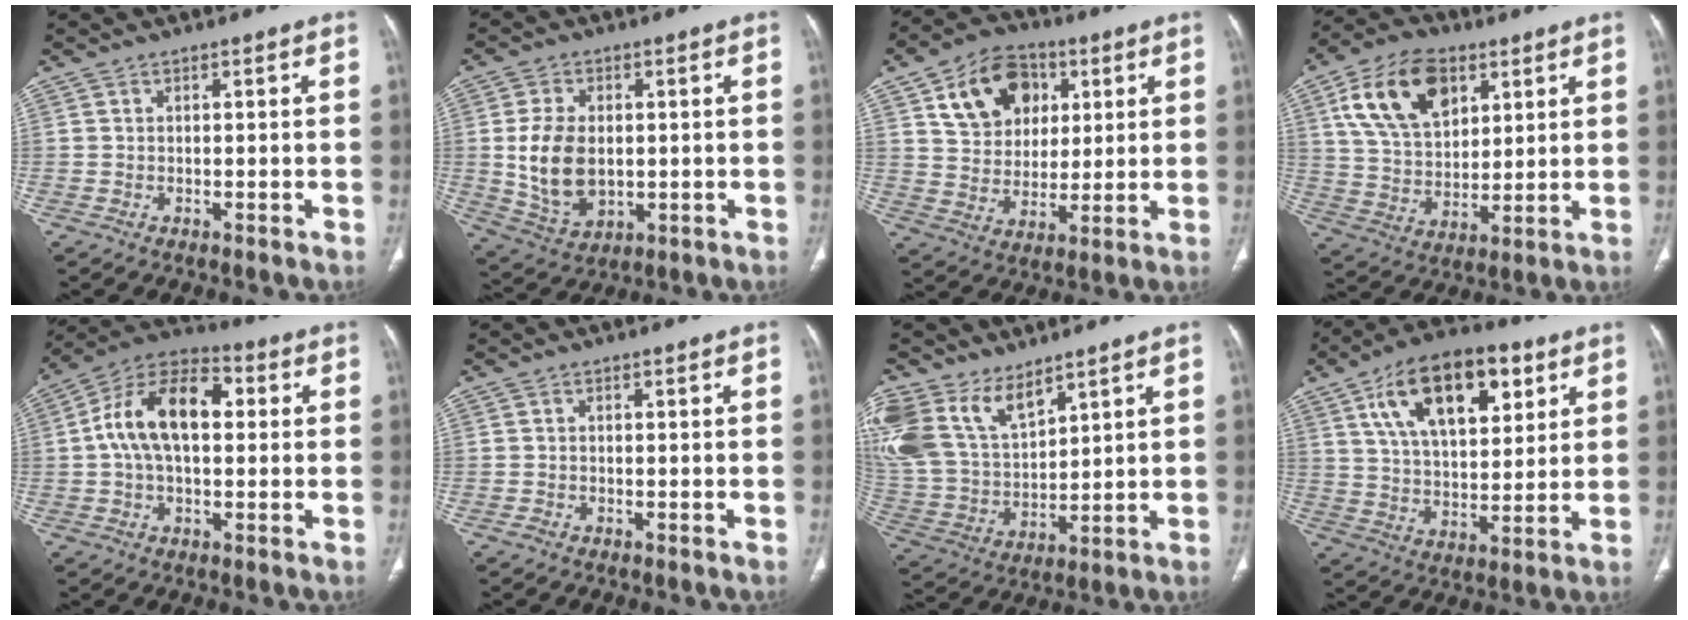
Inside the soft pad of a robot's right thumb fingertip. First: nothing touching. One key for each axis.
{"total": 11.2, "fx": 0.2, "fy": 7.4, "fz": 8.5, "tx": -0.151, "ty": -0.007, "tz": 0.019}
{"total": 15.0, "fx": 5.9, "fy": 11.1, "fz": 8.1, "tx": -0.099, "ty": -0.007, "tz": 0.103}
{"total": 17.0, "fx": 7.4, "fy": 10.5, "fz": 11.1, "tx": -0.171, "ty": -0.016, "tz": 0.139}
{"total": 15.2, "fx": 1.8, "fy": 8.8, "fz": 12.3, "tx": -0.213, "ty": 0.035, "tz": 0.025}
{"total": 0.8, "fx": -0.5, "fy": 0.6, "fz": 0.2, "tx": -0.003, "ty": 0.002, "tz": -0.009}
{"total": 17.2, "fx": 10.5, "fy": 9.7, "fz": 9.6, "tx": -0.196, "ty": -0.027, "tz": 0.224}
{"total": 19.4, "fx": 8.5, "fy": 10.0, "fz": 14.2, "tx": -0.196, "ty": -0.017, "tz": 0.144}